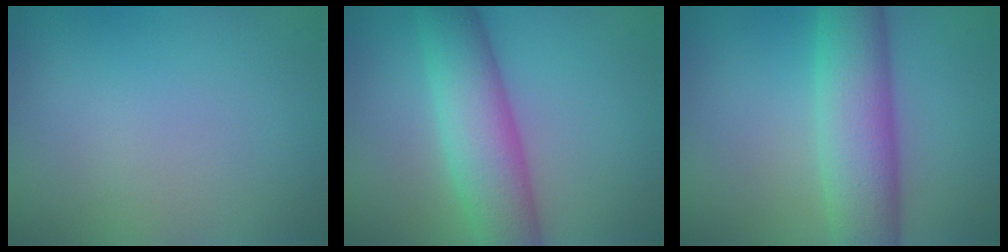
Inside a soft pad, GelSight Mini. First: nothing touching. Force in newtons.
{"total": 7.1, "press": 7.1, "slide": 0.2}
{"total": 7.8, "press": 7.8, "slide": 0.2}